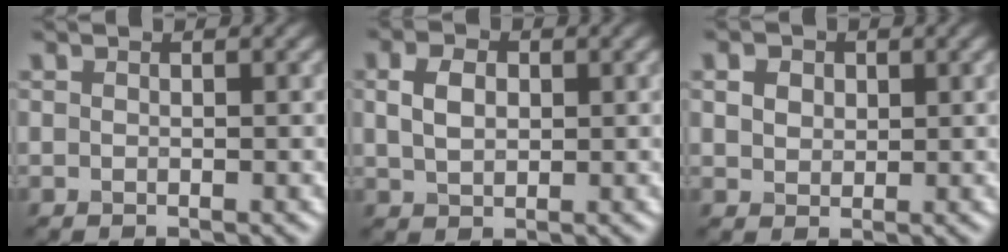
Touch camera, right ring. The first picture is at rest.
{"total": 3.0, "force": [0.7, 2.1, 2.0], "torque": [-0.048, 0.004, 0.014]}
{"total": 3.3, "force": [1.6, 2.3, 1.7], "torque": [-0.041, 0.012, 0.021]}